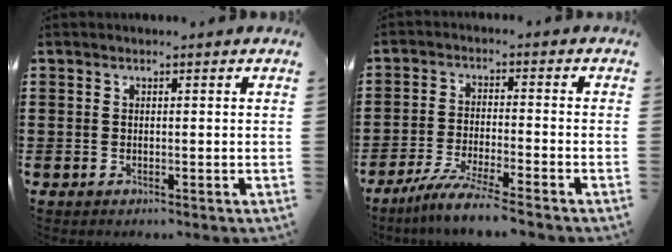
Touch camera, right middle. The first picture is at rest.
{"total": 5.9, "force": [-5.2, -0.6, 2.8], "torque": [-0.064, -0.020, -0.098]}